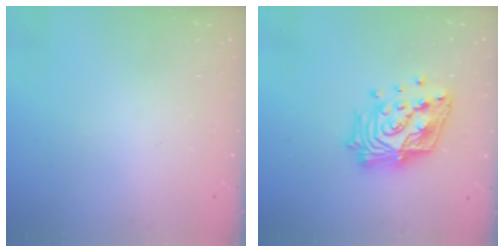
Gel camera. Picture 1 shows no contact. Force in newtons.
{"total": 18.8, "press": 18.7, "slide": 1.6}